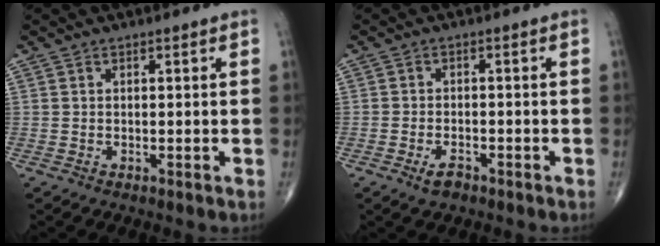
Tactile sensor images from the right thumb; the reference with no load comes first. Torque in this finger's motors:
{"motor_torque": [-0.45, -0.14, -0.24, -0.23, 0.00]}